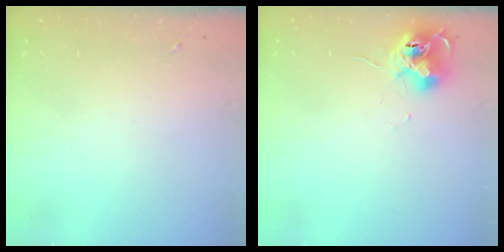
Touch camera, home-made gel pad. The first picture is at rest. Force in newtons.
{"total": 12.3, "press": 12.3, "slide": 0.8}